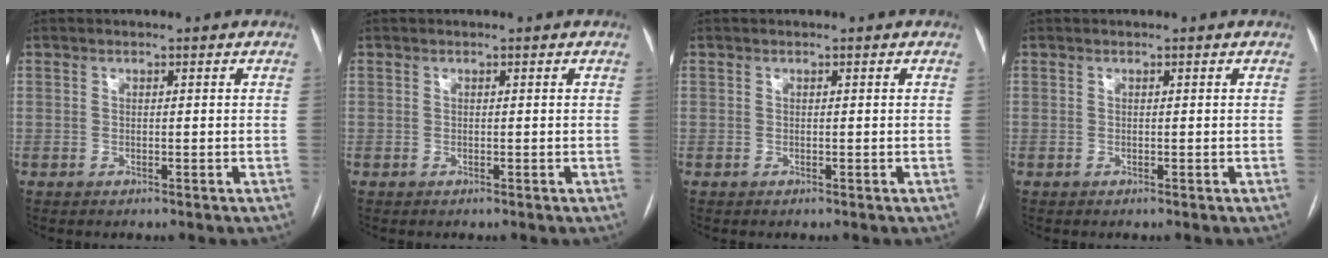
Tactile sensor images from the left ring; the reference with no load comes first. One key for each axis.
{"total": 0.0}
{"total": 0.0}
{"total": 0.0}